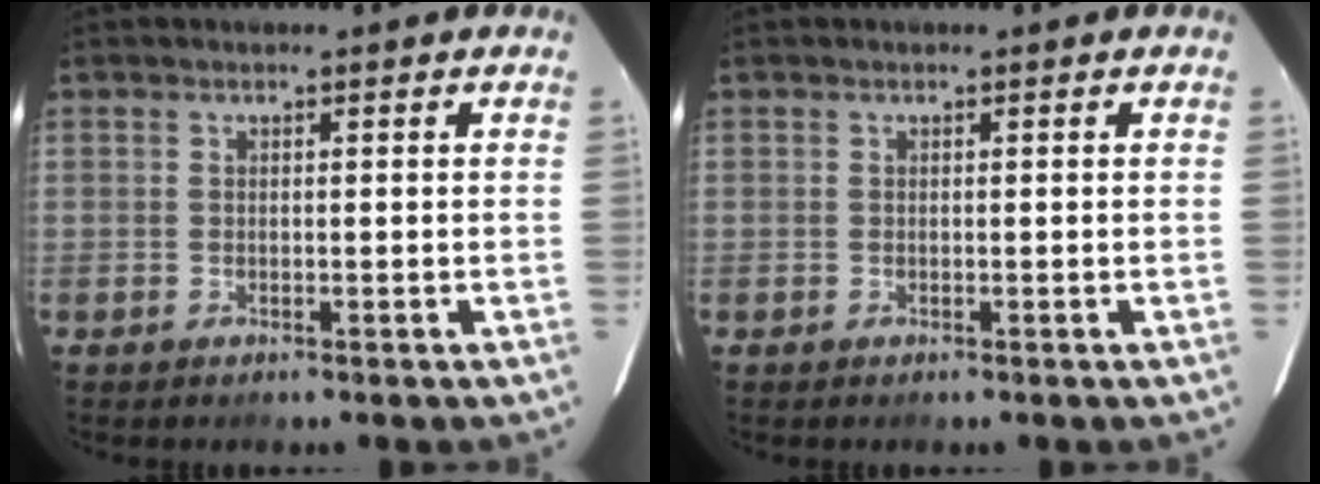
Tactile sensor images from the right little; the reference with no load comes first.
{"total": 0.0}